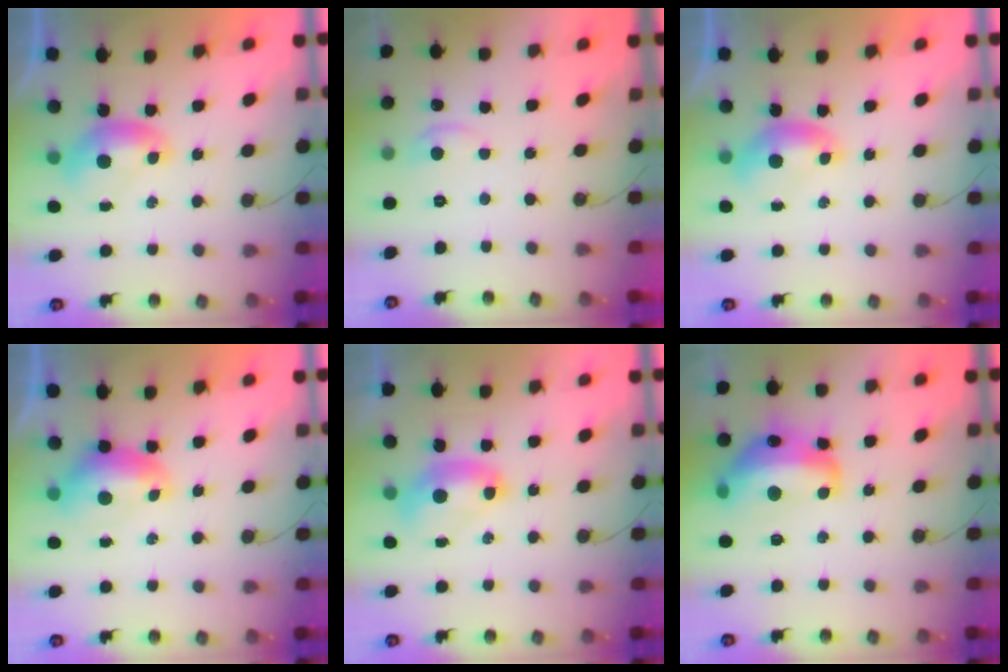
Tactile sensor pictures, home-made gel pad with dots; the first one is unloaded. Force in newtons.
{"total": 1.6, "press": 1.3, "slide": 0.9}
{"total": 0.0}
{"total": 0.8, "press": 0.7, "slide": 0.4}
{"total": 2.6, "press": 2.6, "slide": 0.1}
{"total": 11.6, "press": 11.5, "slide": 1.2}